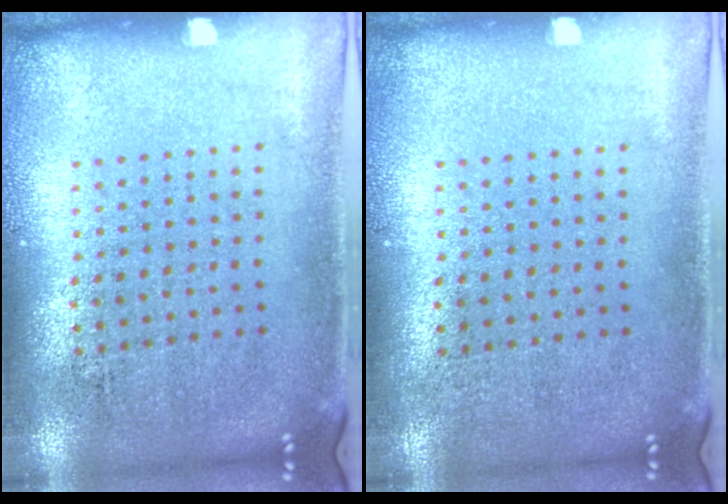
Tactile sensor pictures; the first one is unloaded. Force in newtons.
{"total": 0.0}